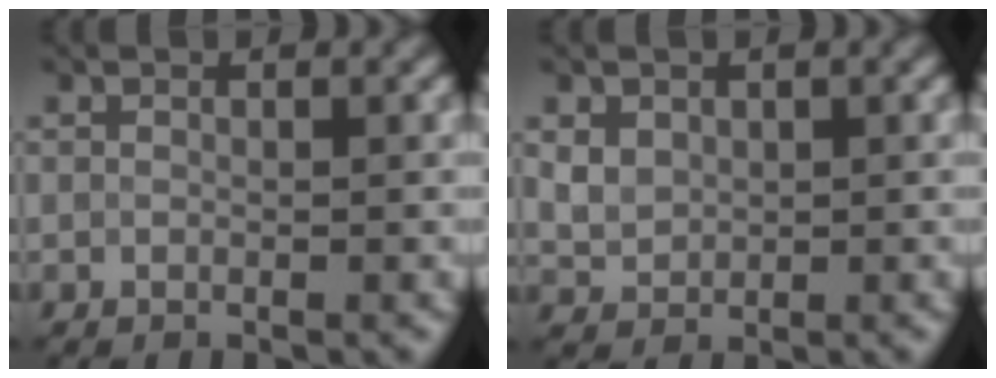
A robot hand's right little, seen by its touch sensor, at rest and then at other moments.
{"total": 2.1, "force": [0.7, 1.8, 0.9], "torque": [-0.019, -0.005, 0.020]}